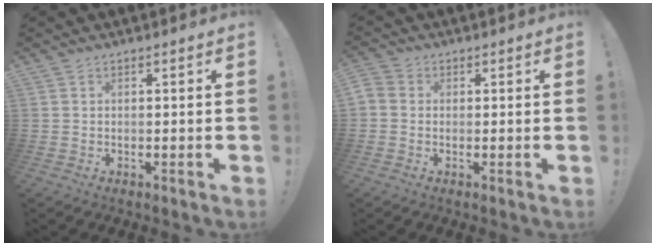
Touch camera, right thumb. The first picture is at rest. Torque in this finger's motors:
{"motor_torque": [1.00, 1.33, 0.10, 0.16, 0.06]}